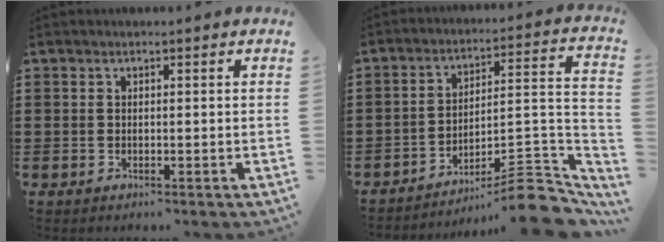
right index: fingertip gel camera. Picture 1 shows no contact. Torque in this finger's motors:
{"motor_torque": [0.14, -0.18, 0.53, 0.10]}